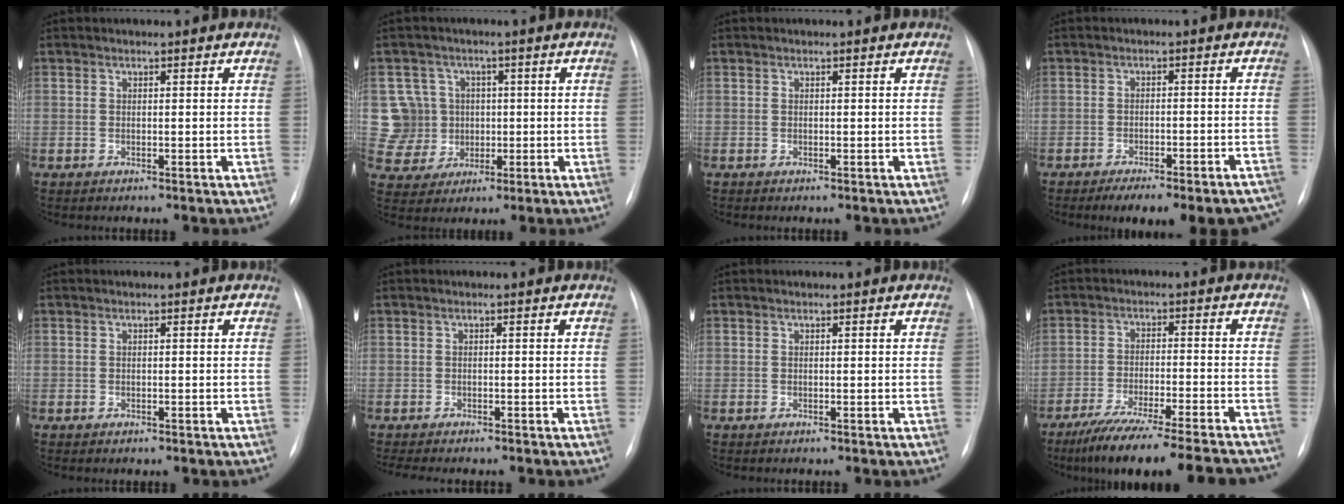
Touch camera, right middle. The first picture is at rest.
{"total": 7.2, "force": [0.7, 7.2, 0.2], "torque": [-0.009, 0.020, 0.024]}
{"total": 0.0}
{"total": 14.4, "force": [-12.0, 3.8, 7.0], "torque": [-0.051, 0.020, -0.145]}
{"total": 0.0}
{"total": 5.6, "force": [-4.8, 1.3, 2.6], "torque": [-0.033, -0.006, -0.065]}
{"total": 0.0}
{"total": 19.5, "force": [-17.2, 0.8, 9.2], "torque": [-0.114, -0.032, -0.251]}